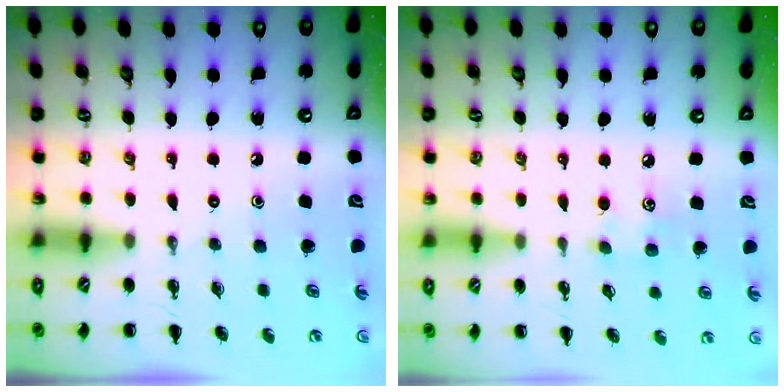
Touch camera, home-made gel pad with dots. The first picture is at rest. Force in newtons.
{"total": 5.7, "press": 5.5, "slide": 1.4}